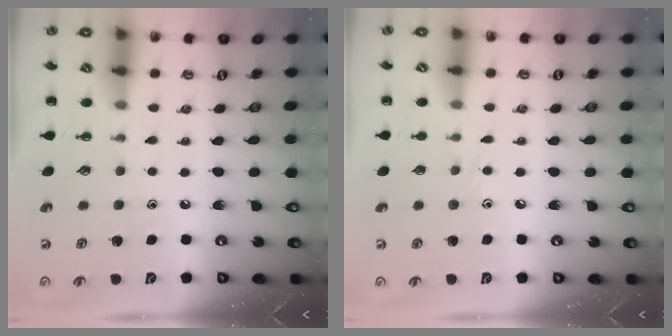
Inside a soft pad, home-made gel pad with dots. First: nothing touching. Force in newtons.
{"total": 4.7, "press": 4.5, "slide": 1.6}